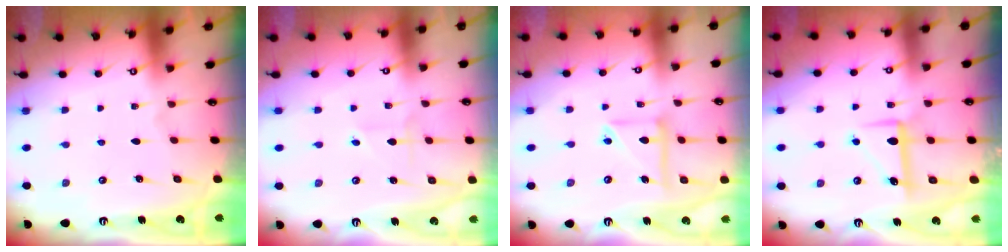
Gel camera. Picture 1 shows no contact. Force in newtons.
{"total": 2.3, "press": 2.3, "slide": 0.1}
{"total": 11.3, "press": 11.2, "slide": 1.6}
{"total": 6.9, "press": 6.9, "slide": 0.1}